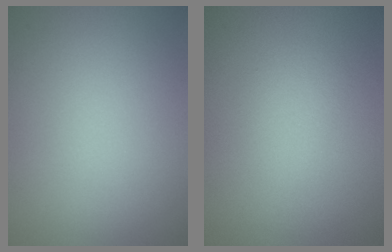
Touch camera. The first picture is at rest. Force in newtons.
{"total": 1.4, "press": 1.4, "slide": 0.0}